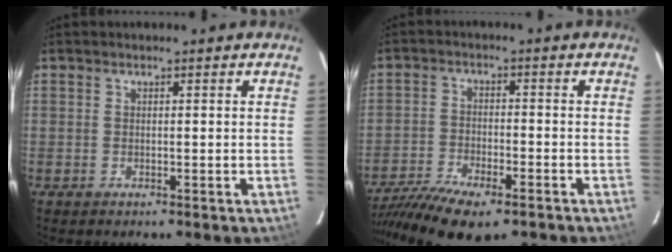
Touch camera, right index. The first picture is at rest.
{"total": 15.6, "force": [-11.8, 4.6, 9.1], "torque": [-0.200, -0.047, -0.203]}